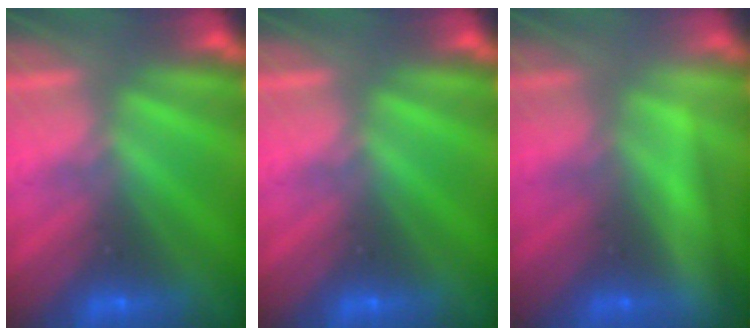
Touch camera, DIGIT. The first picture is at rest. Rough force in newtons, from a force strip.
{"total": 0.0}
{"total": 2.3}